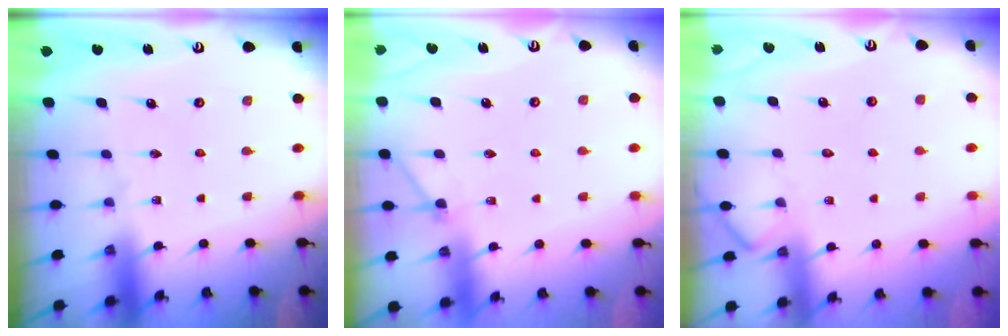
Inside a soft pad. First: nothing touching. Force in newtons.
{"total": 3.9, "press": 3.8, "slide": 0.6}
{"total": 4.9, "press": 4.9, "slide": 0.5}